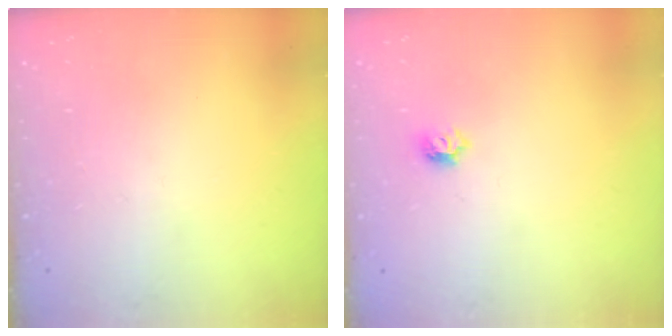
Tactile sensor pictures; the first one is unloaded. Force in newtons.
{"total": 5.1, "press": 5.0, "slide": 0.9}